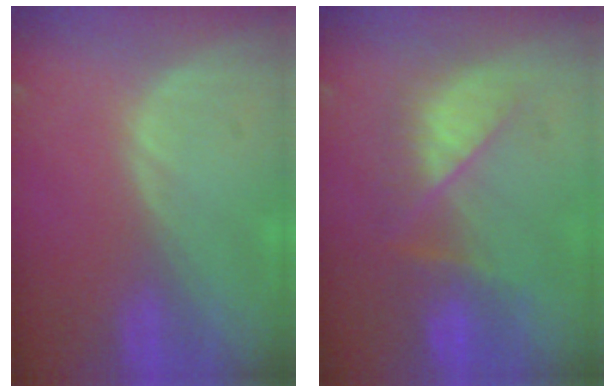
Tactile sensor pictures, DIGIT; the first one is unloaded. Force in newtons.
{"total": 7.3, "press": 7.1, "slide": 1.7}